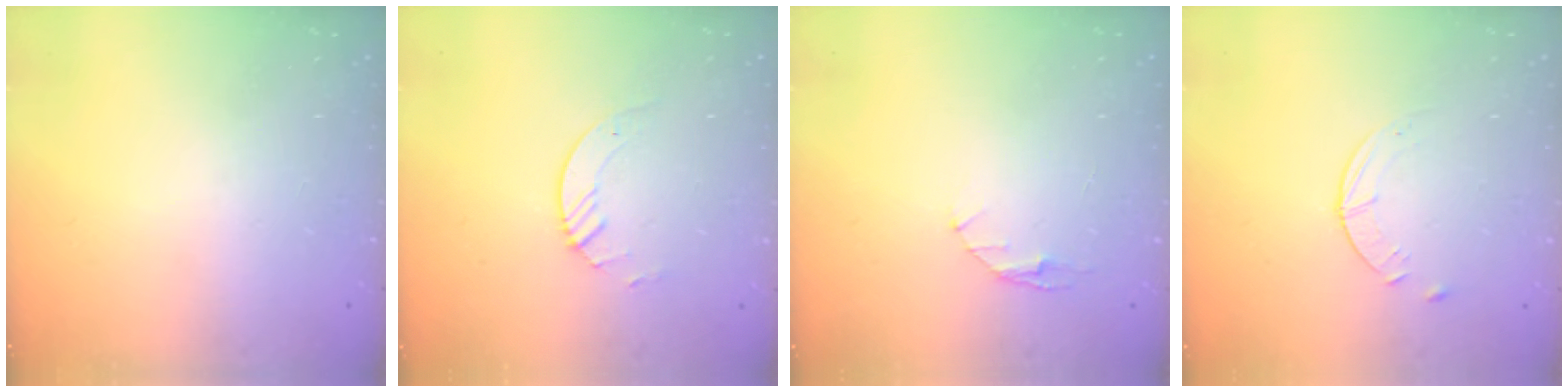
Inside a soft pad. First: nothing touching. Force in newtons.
{"total": 3.5, "press": 3.5, "slide": 0.3}
{"total": 2.9, "press": 2.9, "slide": 0.4}
{"total": 2.6, "press": 2.5, "slide": 0.3}